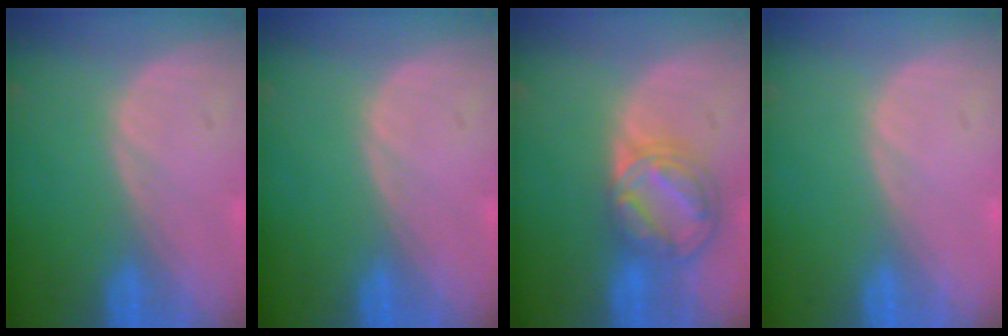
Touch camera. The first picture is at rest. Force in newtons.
{"total": 0.0}
{"total": 8.7, "press": 7.3, "slide": 4.6}
{"total": 0.0}